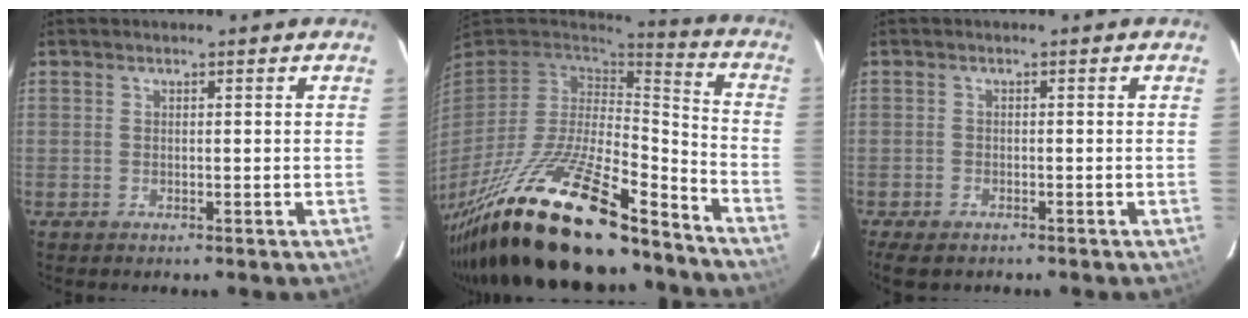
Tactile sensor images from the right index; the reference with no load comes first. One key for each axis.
{"total": 29.4, "fx": -21.6, "fy": 7.9, "fz": 18.2, "tx": -0.351, "ty": -0.058, "tz": -0.356}
{"total": 4.7, "fx": -3.6, "fy": 2.2, "fz": 2.1, "tx": -0.061, "ty": -0.019, "tz": -0.061}